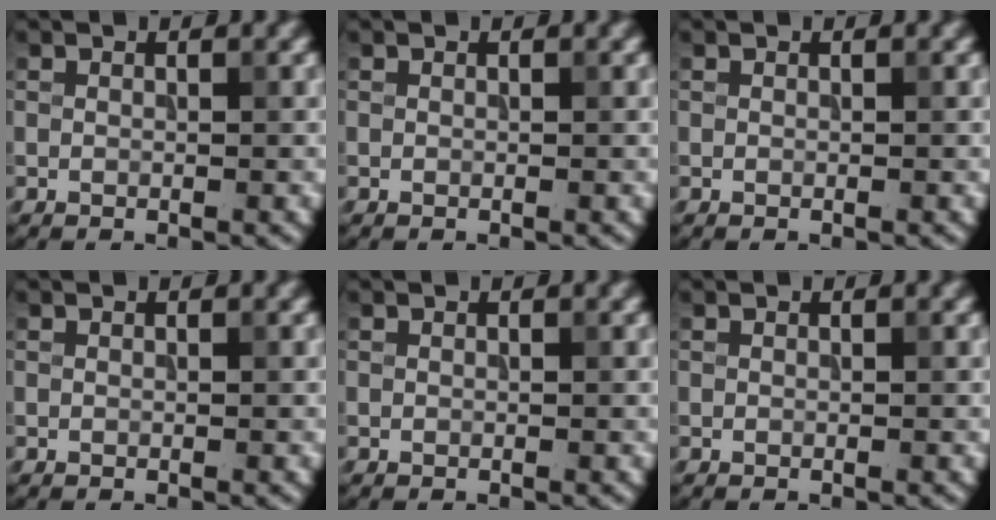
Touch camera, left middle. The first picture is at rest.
{"total": 0.0}
{"total": 0.0}
{"total": 0.0}
{"total": 0.0}
{"total": 0.0}